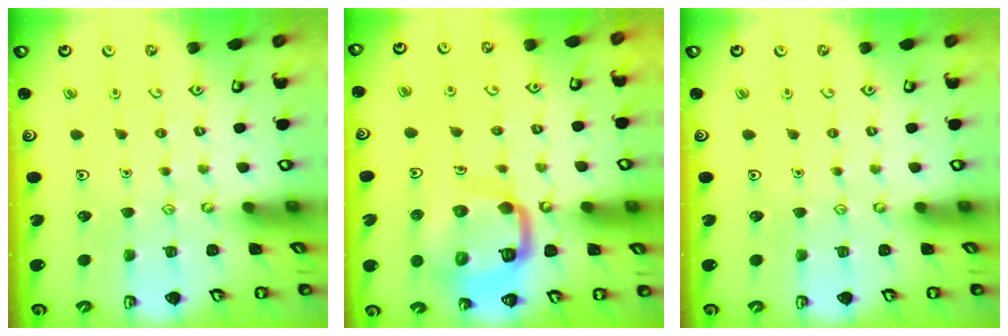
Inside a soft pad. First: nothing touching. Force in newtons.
{"total": 16.6, "press": 16.5, "slide": 1.6}
{"total": 0.0}